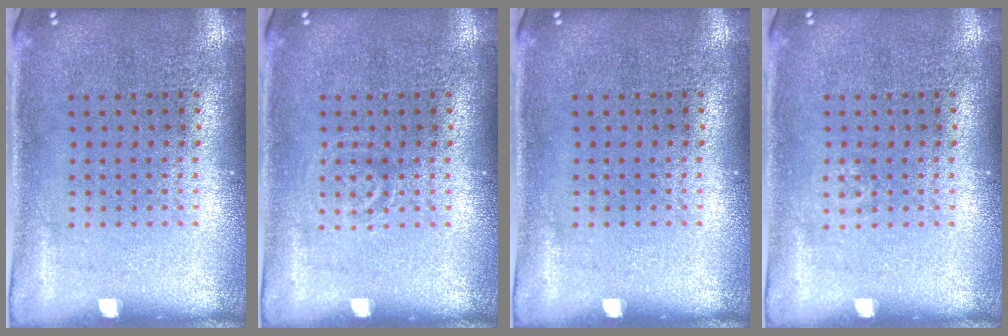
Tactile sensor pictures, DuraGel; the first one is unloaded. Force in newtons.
{"total": 0.8, "press": 0.8, "slide": 0.2}
{"total": 0.0}
{"total": 0.7, "press": 0.7, "slide": 0.1}